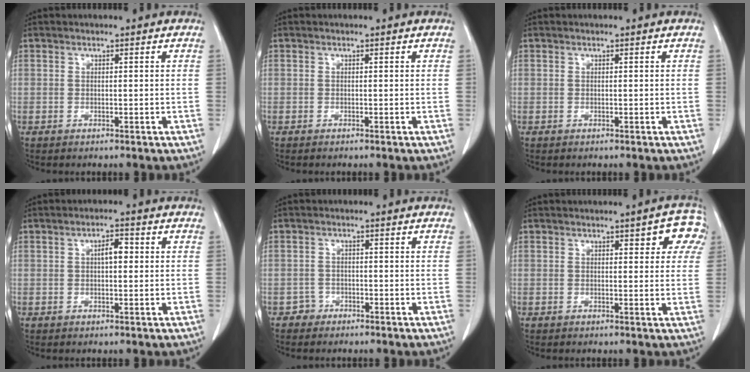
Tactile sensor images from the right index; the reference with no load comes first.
{"total": 0.0}
{"total": 0.0}
{"total": 2.8, "force": [0.4, 1.0, 2.5], "torque": [-0.041, 0.005, 0.005]}
{"total": 1.8, "force": [-1.2, 1.3, -0.4], "torque": [0.010, 0.009, -0.028]}
{"total": 5.4, "force": [2.5, 1.9, 4.4], "torque": [-0.036, 0.011, 0.020]}